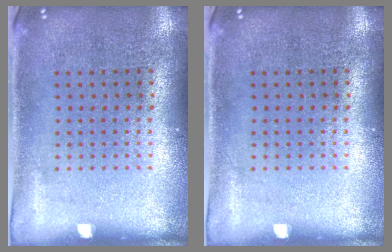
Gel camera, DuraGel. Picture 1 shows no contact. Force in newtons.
{"total": 0.0}